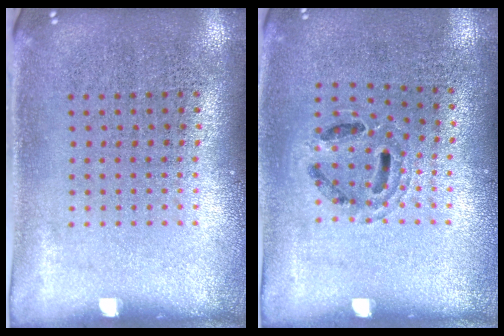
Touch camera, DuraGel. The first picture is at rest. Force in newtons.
{"total": 0.9, "press": 0.9, "slide": 0.2}